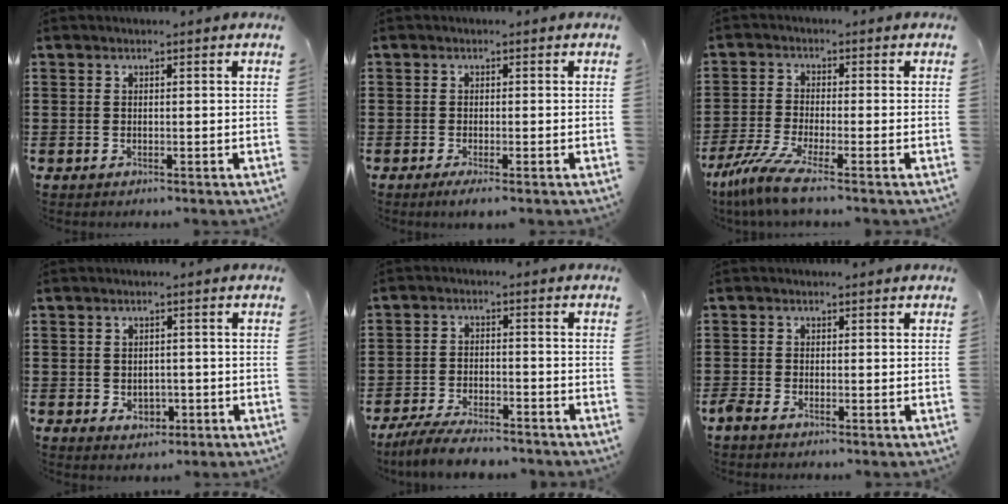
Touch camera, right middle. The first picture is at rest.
{"total": 1.0, "force": [-0.5, 0.0, 0.9], "torque": [-0.015, -0.004, -0.010]}
{"total": 5.7, "force": [-4.0, 0.2, 4.0], "torque": [-0.104, -0.024, -0.080]}
{"total": 2.3, "force": [-0.6, 1.6, 1.5], "torque": [-0.023, -0.003, -0.014]}
{"total": 5.4, "force": [-4.9, 0.7, 2.1], "torque": [-0.048, -0.005, -0.097]}
{"total": 0.9, "force": [-0.8, 0.2, 0.5], "torque": [-0.020, -0.005, -0.016]}